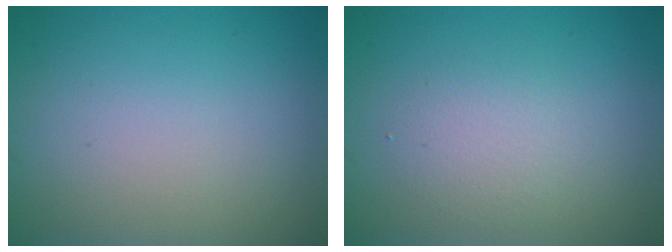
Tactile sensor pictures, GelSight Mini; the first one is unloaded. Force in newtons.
{"total": 2.1, "press": 2.1, "slide": 0.0}